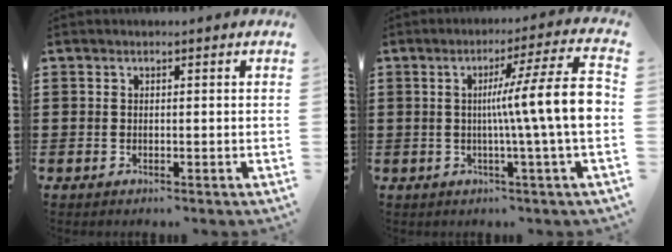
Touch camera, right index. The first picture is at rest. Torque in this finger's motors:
{"motor_torque": [1.56, -0.58, 0.49, 0.21]}